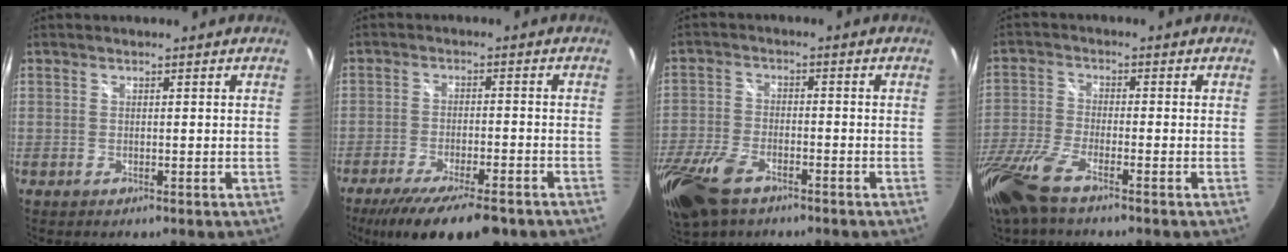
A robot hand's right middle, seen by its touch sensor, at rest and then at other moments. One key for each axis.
{"total": 15.0, "fx": -11.4, "fy": 3.8, "fz": 9.0, "tx": -0.176, "ty": -0.045, "tz": -0.176}
{"total": 12.6, "fx": -8.0, "fy": 6.4, "fz": 7.4, "tx": -0.190, "ty": -0.029, "tz": -0.157}
{"total": 10.4, "fx": -7.5, "fy": 2.4, "fz": 6.8, "tx": -0.163, "ty": -0.031, "tz": -0.156}